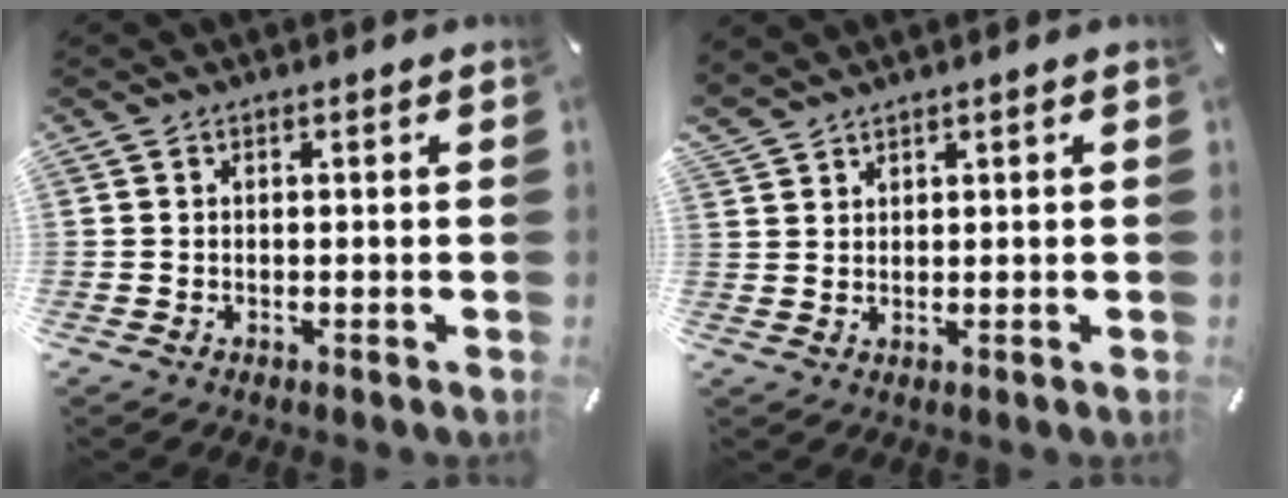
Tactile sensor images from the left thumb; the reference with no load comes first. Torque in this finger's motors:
{"motor_torque": [0.01, 0.08, 0.50, -1.08, 0.26]}